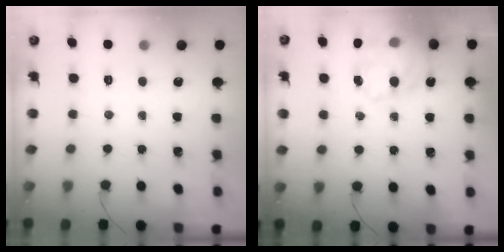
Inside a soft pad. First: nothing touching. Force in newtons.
{"total": 19.9, "press": 19.4, "slide": 4.2}